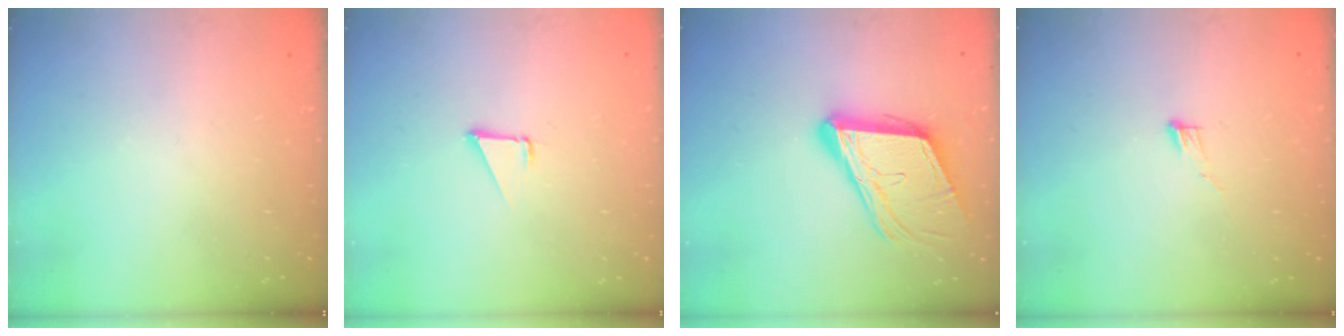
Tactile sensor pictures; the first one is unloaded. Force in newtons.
{"total": 1.6, "press": 1.5, "slide": 0.1}
{"total": 16.0, "press": 15.6, "slide": 3.7}
{"total": 3.4, "press": 3.4, "slide": 0.2}